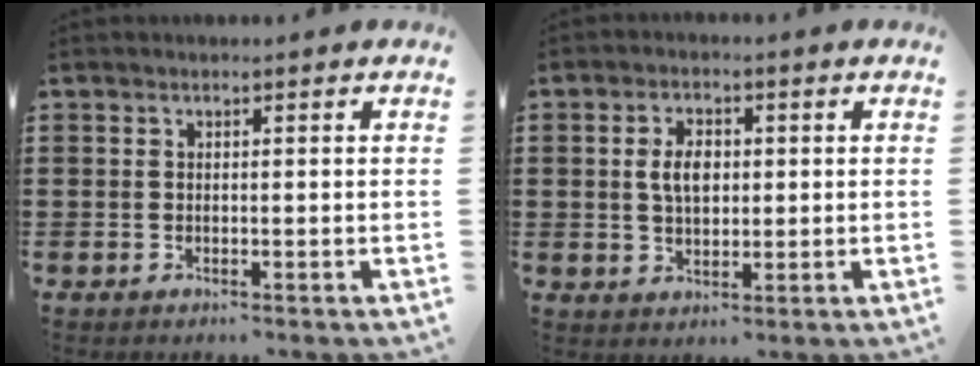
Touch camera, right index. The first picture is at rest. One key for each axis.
{"total": 4.5, "fx": 0.5, "fy": 2.8, "fz": 3.6, "tx": -0.067, "ty": 0.009, "tz": 0.004}